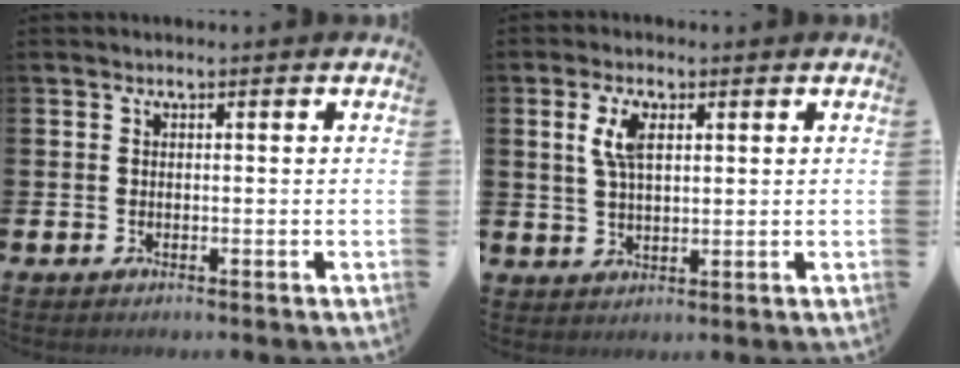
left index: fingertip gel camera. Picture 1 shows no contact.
{"total": 4.7, "force": [2.2, 2.1, 3.6], "torque": [-0.056, -0.001, 0.033]}